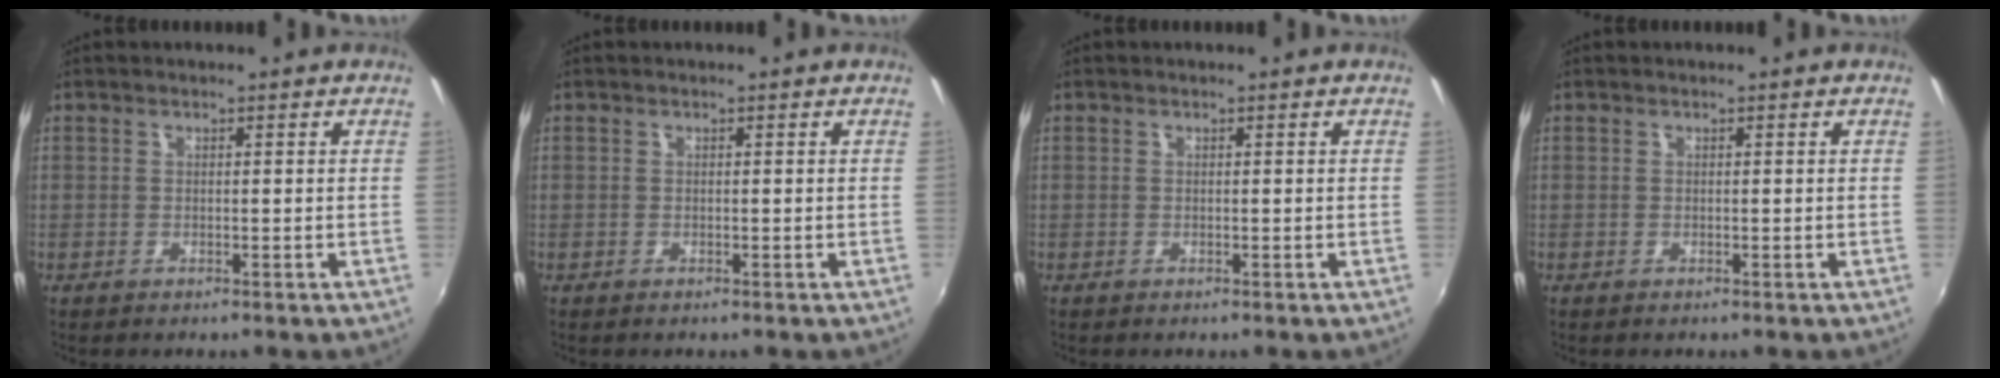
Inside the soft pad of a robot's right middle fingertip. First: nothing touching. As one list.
[{"total": 0.0}, {"total": 0.0}, {"total": 0.0}]